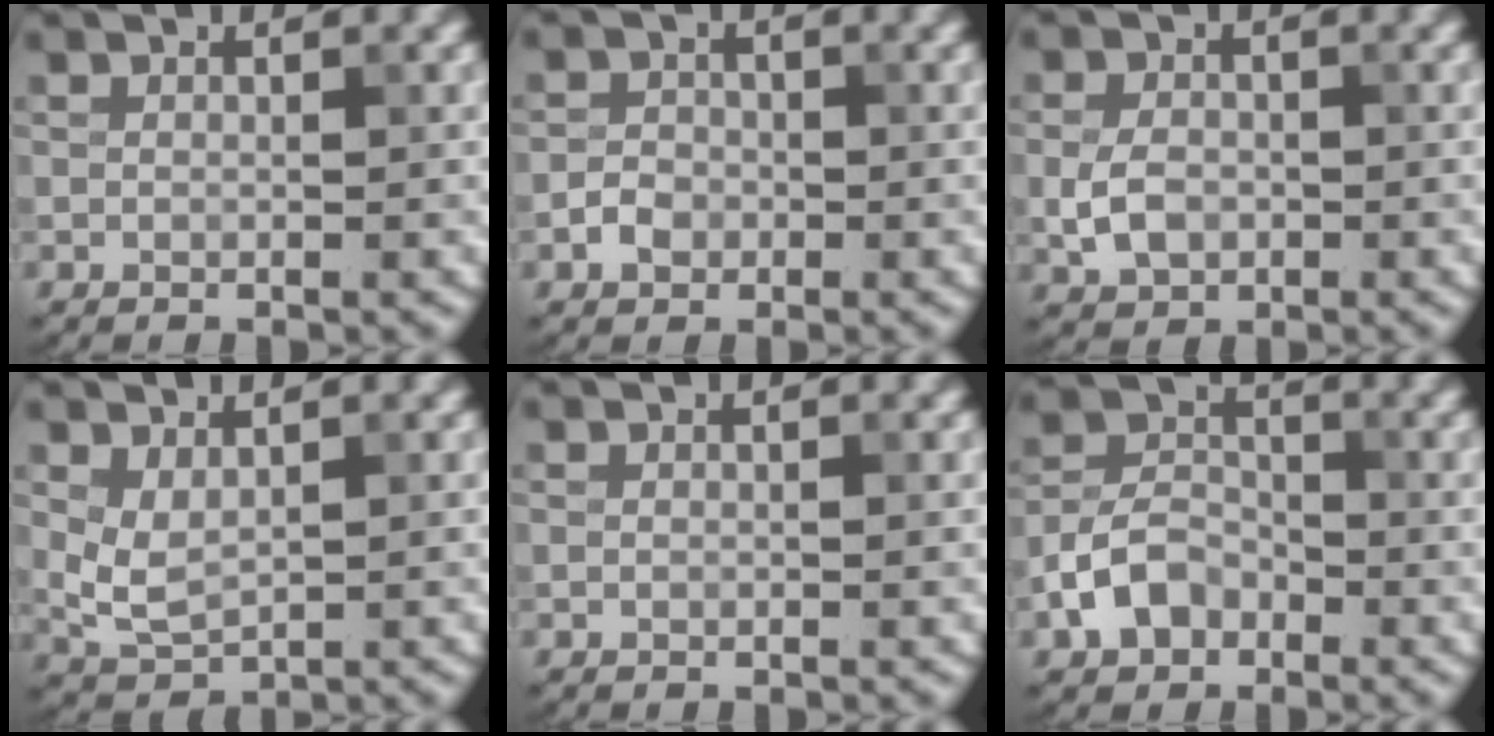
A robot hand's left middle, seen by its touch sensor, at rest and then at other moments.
{"total": 1.8, "force": [-0.7, 1.4, 0.7], "torque": [-0.009, 0.003, -0.018]}
{"total": 2.8, "force": [-0.6, 2.1, 1.9], "torque": [-0.038, -0.001, -0.014]}
{"total": 2.4, "force": [0.8, 1.4, 1.9], "torque": [-0.043, -0.002, 0.022]}
{"total": 0.0}
{"total": 4.1, "force": [-2.1, 2.9, 2.1], "torque": [-0.042, 0.006, -0.046]}